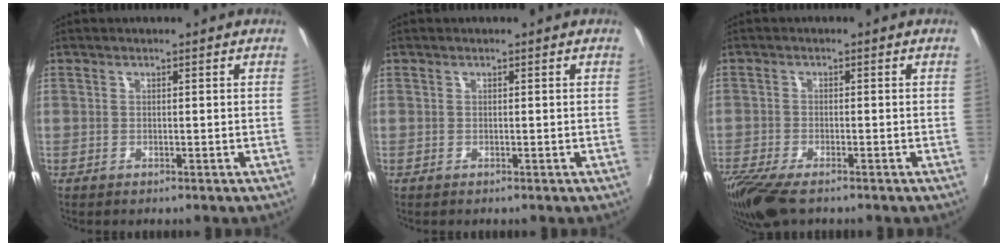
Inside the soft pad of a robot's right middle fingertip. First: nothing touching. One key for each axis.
{"total": 0.0}
{"total": 8.4, "fx": -6.2, "fy": 2.1, "fz": 5.2, "tx": -0.126, "ty": -0.041, "tz": -0.119}